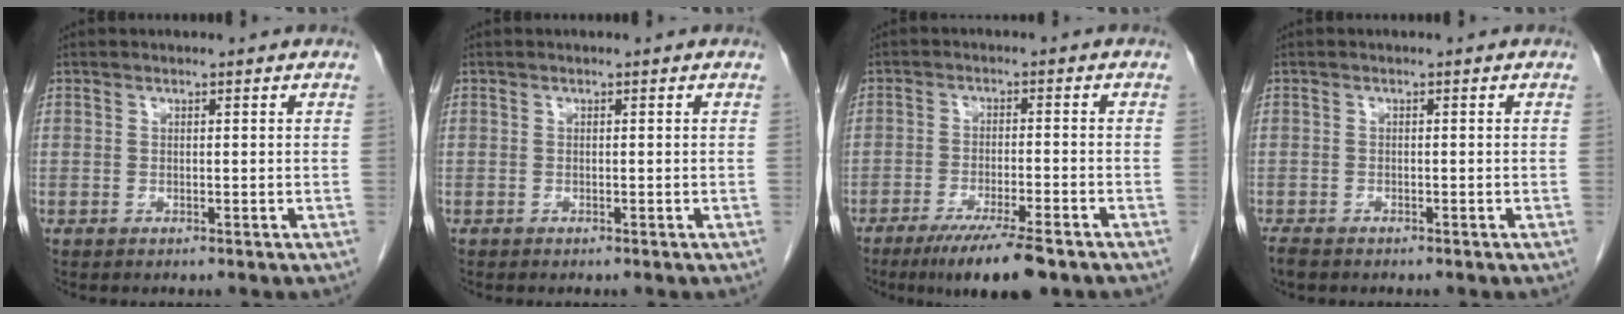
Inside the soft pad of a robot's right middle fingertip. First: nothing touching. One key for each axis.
{"total": 0.0}
{"total": 9.4, "fx": -6.8, "fy": 0.9, "fz": 6.5, "tx": -0.099, "ty": -0.020, "tz": -0.106}
{"total": 2.4, "fx": -1.9, "fy": 0.9, "fz": 1.1, "tx": -0.026, "ty": -0.006, "tz": -0.029}